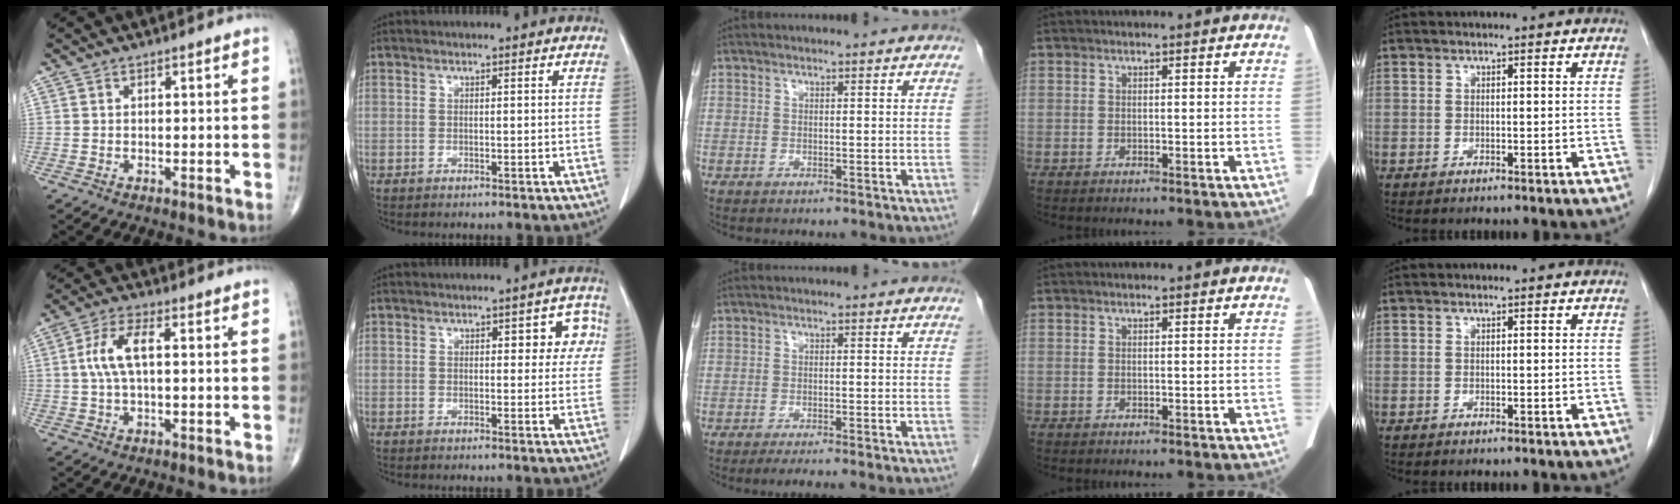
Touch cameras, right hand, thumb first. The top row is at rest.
{"thumb": {"total": 7.2, "force": [0.8, 2.9, 6.5], "torque": [-0.141, 0.018, 0.011]}, "index": {"total": 4.8, "force": [1.6, 2.6, 3.8], "torque": [-0.025, 0.016, 0.015]}, "middle": {"total": 6.5, "force": [-5.6, -0.3, 3.3], "torque": [-0.028, -0.007, -0.078]}}